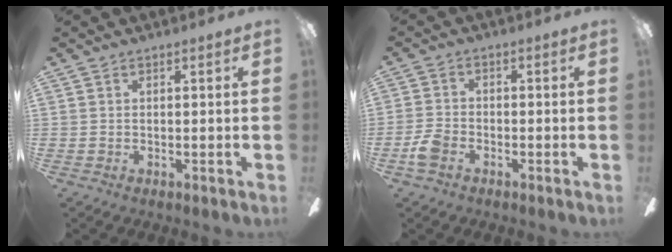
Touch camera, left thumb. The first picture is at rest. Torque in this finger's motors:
{"motor_torque": [0.00, 0.02, 0.19, -0.16, 0.00]}